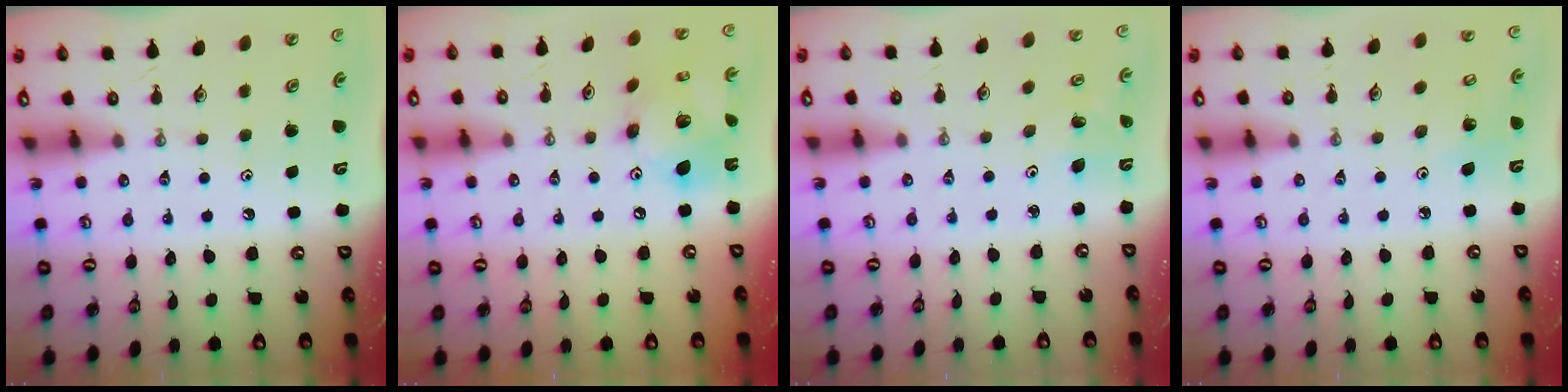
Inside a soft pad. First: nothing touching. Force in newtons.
{"total": 15.2, "press": 15.1, "slide": 1.5}
{"total": 1.9, "press": 1.9, "slide": 0.2}
{"total": 5.0, "press": 4.9, "slide": 1.2}